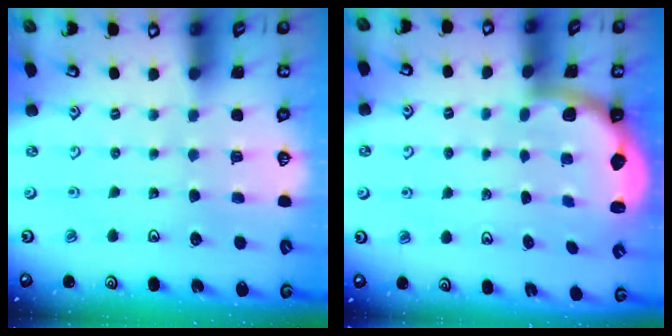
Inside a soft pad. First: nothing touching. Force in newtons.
{"total": 2.4, "press": 1.7, "slide": 1.6}